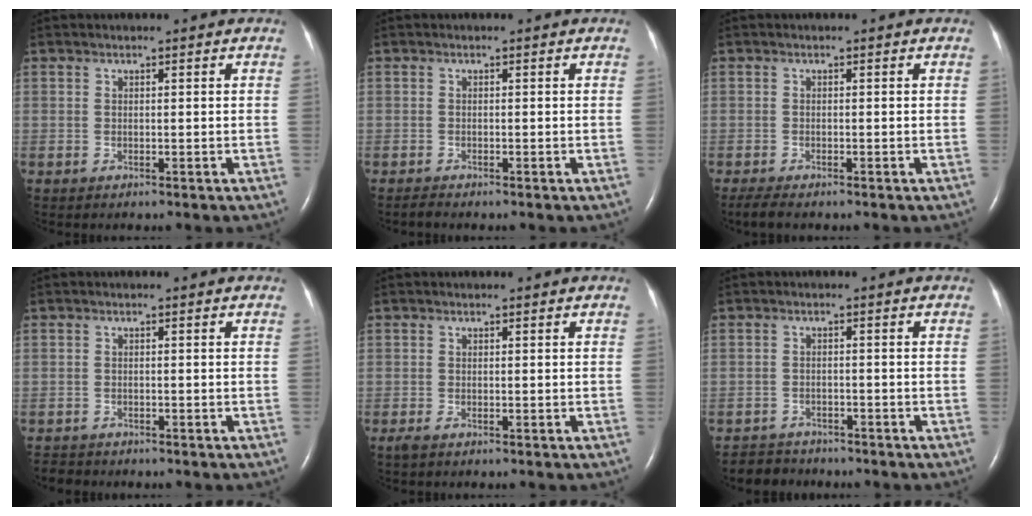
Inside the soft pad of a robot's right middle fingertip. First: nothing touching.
{"total": 0.6, "force": [-0.6, -0.1, 0.1], "torque": [-0.009, -0.003, -0.012]}
{"total": 2.4, "force": [-1.9, 0.4, 1.4], "torque": [-0.034, -0.010, -0.030]}
{"total": 1.8, "force": [-1.7, 0.5, -0.2], "torque": [0.000, -0.007, -0.029]}
{"total": 0.8, "force": [-0.6, 0.1, 0.6], "torque": [-0.019, -0.004, -0.011]}
{"total": 4.0, "force": [-3.7, 1.4, -0.5], "torque": [0.004, -0.006, -0.063]}